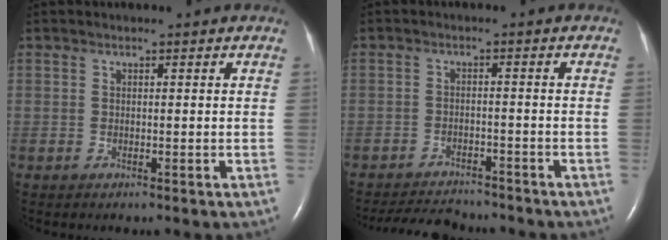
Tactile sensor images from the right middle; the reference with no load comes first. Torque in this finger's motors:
{"motor_torque": [0.02, -0.14, 0.01, 0.01]}